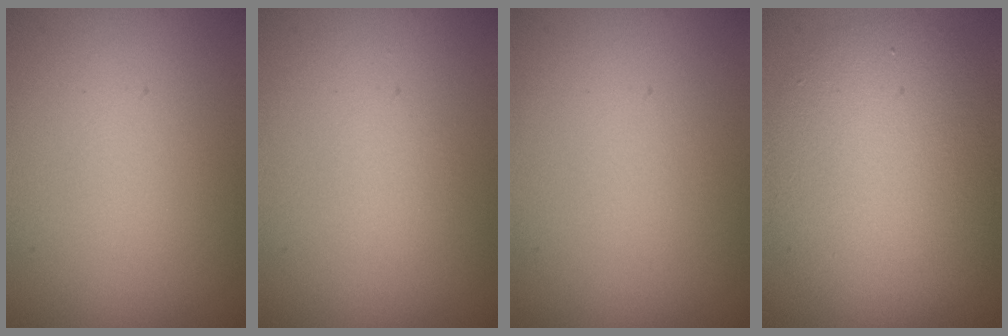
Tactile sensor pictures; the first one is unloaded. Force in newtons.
{"total": 0.5, "press": 0.5, "slide": 0.0}
{"total": 0.0}
{"total": 8.7, "press": 8.7, "slide": 0.6}